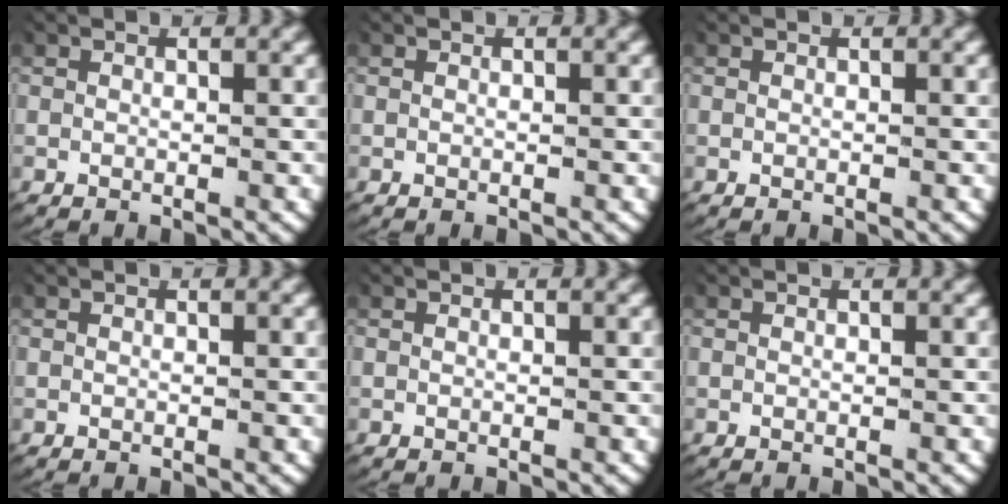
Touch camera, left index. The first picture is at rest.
{"total": 0.0}
{"total": 0.0}
{"total": 0.0}
{"total": 0.0}
{"total": 0.0}